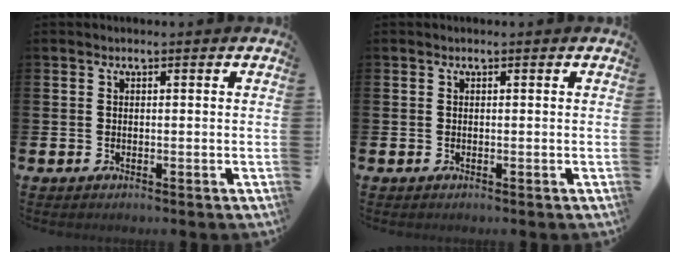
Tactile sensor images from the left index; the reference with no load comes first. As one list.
[{"total": 0.0}]